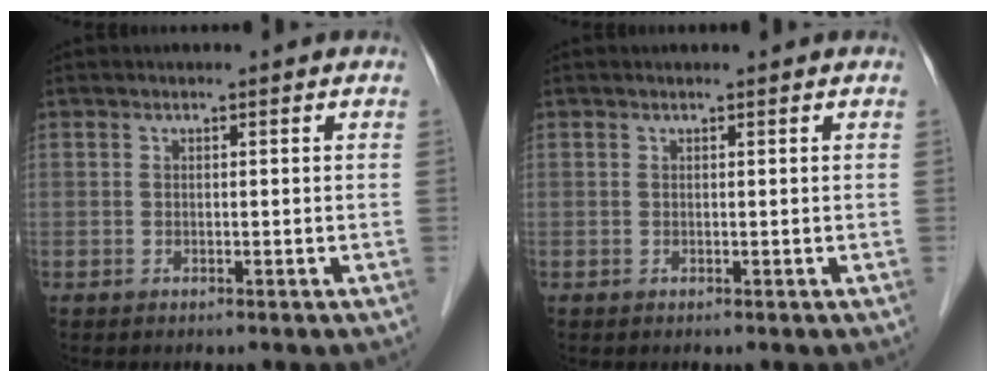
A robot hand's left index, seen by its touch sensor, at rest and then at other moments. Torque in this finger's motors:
{"motor_torque": [0.13, -0.04, -0.05, -0.01]}